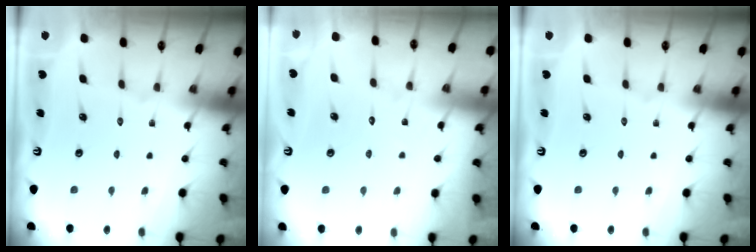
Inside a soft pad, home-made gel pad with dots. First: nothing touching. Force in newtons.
{"total": 5.2, "press": 5.2, "slide": 0.5}
{"total": 0.0}